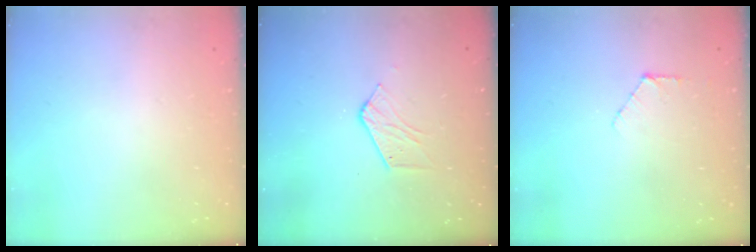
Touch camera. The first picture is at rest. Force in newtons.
{"total": 5.3, "press": 5.3, "slide": 0.2}
{"total": 5.7, "press": 5.7, "slide": 0.6}